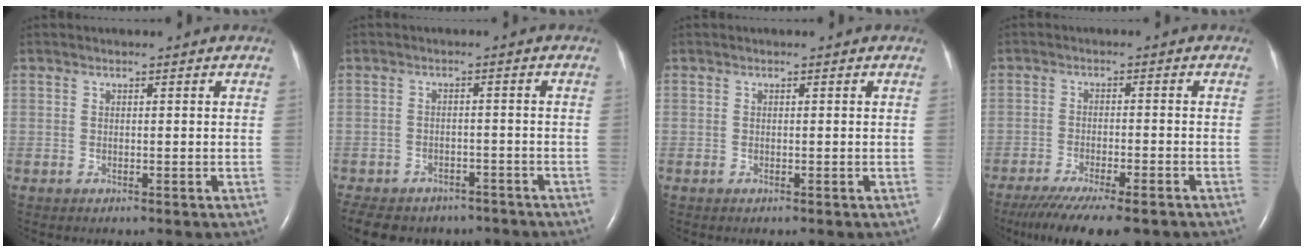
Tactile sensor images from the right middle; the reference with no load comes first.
{"total": 14.7, "force": [-11.8, 7.2, 4.9], "torque": [-0.122, -0.004, -0.143]}
{"total": 0.0}
{"total": 13.8, "force": [-11.0, 2.2, 8.1], "torque": [-0.132, -0.030, -0.165]}